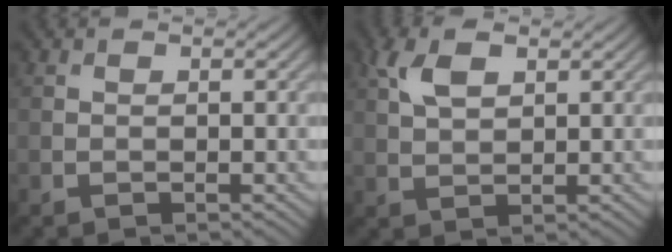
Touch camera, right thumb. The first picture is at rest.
{"total": 4.7, "force": [2.2, 2.3, 3.5], "torque": [-0.085, 0.009, 0.045]}